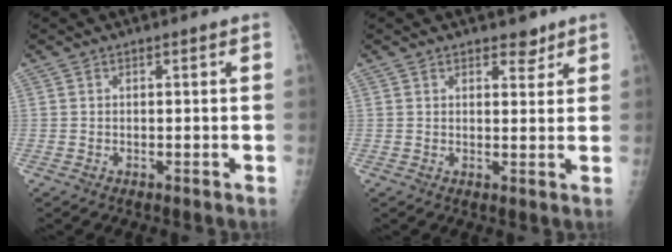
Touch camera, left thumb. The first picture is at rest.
{"total": 3.1, "force": [2.2, 1.6, 1.4], "torque": [-0.001, -0.012, 0.031]}